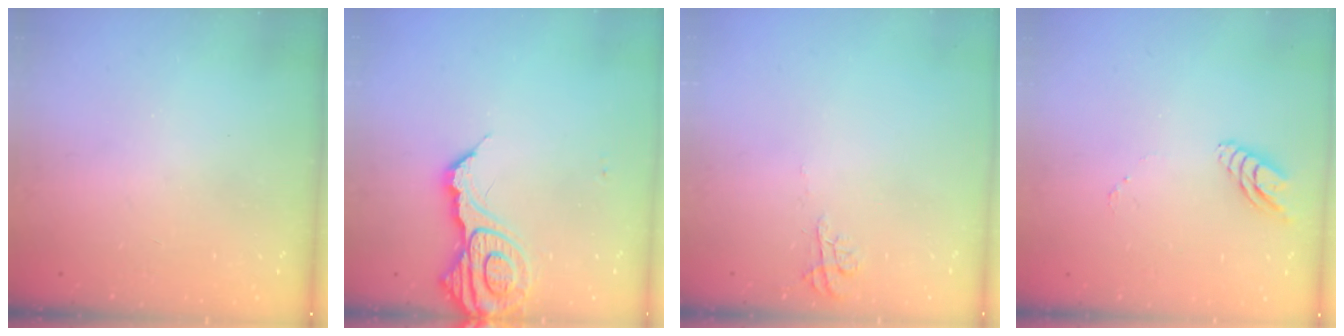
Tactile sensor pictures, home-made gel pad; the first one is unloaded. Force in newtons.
{"total": 14.4, "press": 14.3, "slide": 1.7}
{"total": 5.3, "press": 5.3, "slide": 0.5}
{"total": 7.6, "press": 7.5, "slide": 0.8}